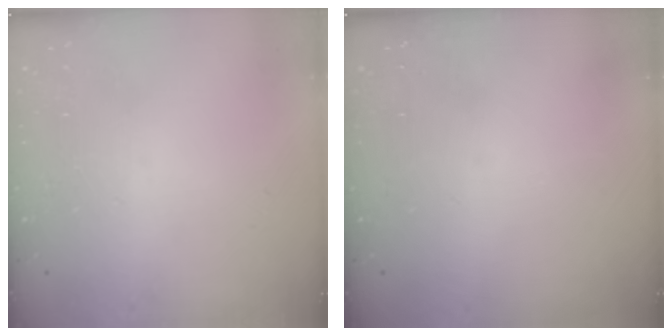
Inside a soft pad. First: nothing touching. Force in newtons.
{"total": 0.0}